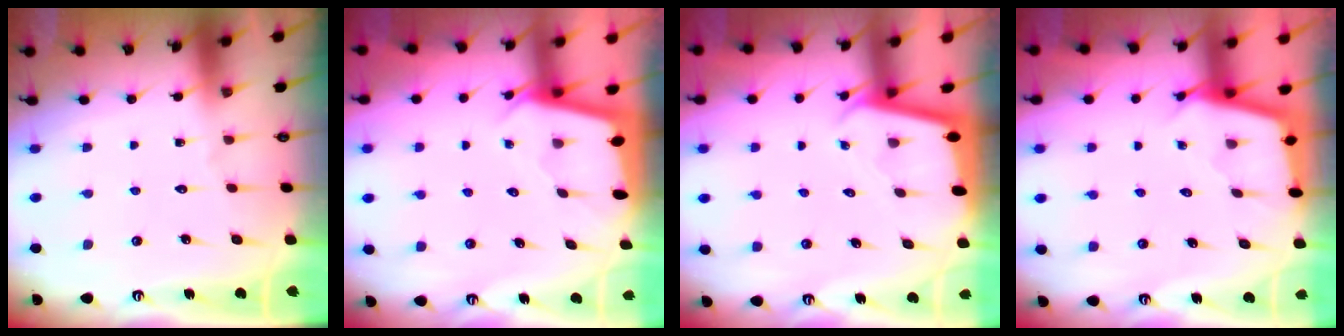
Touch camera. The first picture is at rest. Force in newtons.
{"total": 2.0, "press": 2.0, "slide": 0.3}
{"total": 1.9, "press": 1.9, "slide": 0.1}
{"total": 2.5, "press": 2.5, "slide": 0.1}